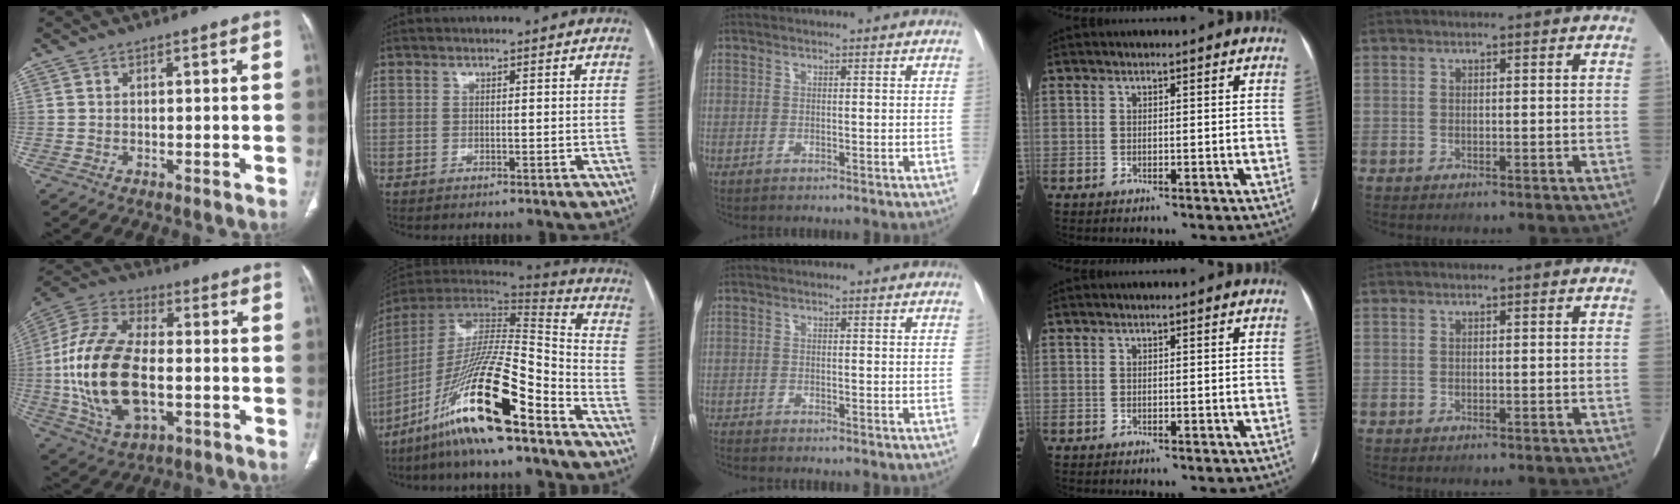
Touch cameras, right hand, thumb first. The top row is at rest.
{"thumb": {"total": 22.5, "force": [-2.6, 12.3, 18.7], "torque": [-0.382, 0.013, -0.042]}, "index": {"total": 21.9, "force": [-13.9, 1.7, 16.9], "torque": [-0.337, -0.032, -0.259]}, "middle": {"total": 2.6, "force": [-2.4, -0.5, 0.7], "torque": [-0.013, -0.003, -0.040]}}